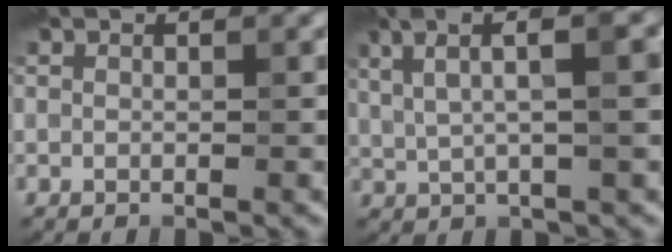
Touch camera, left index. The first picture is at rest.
{"total": 7.8, "force": [3.3, 2.2, 6.7], "torque": [-0.118, 0.028, 0.048]}